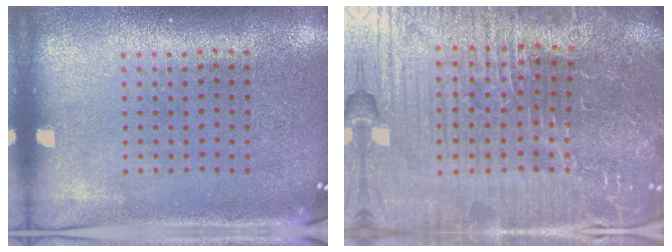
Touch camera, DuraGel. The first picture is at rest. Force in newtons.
{"total": 6.4, "press": 5.9, "slide": 2.5}